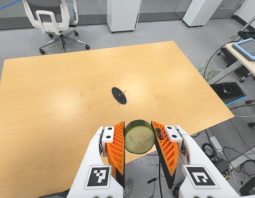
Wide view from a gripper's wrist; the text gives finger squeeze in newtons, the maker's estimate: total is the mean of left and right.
{"total": 12.5, "left": 10.8, "right": 14.1}